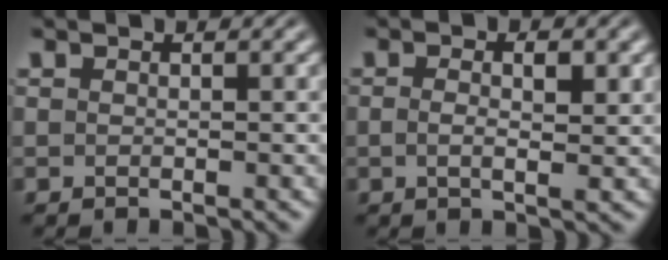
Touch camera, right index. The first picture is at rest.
{"total": 2.2, "force": [-0.2, 0.1, 2.2], "torque": [-0.029, -0.008, 0.001]}